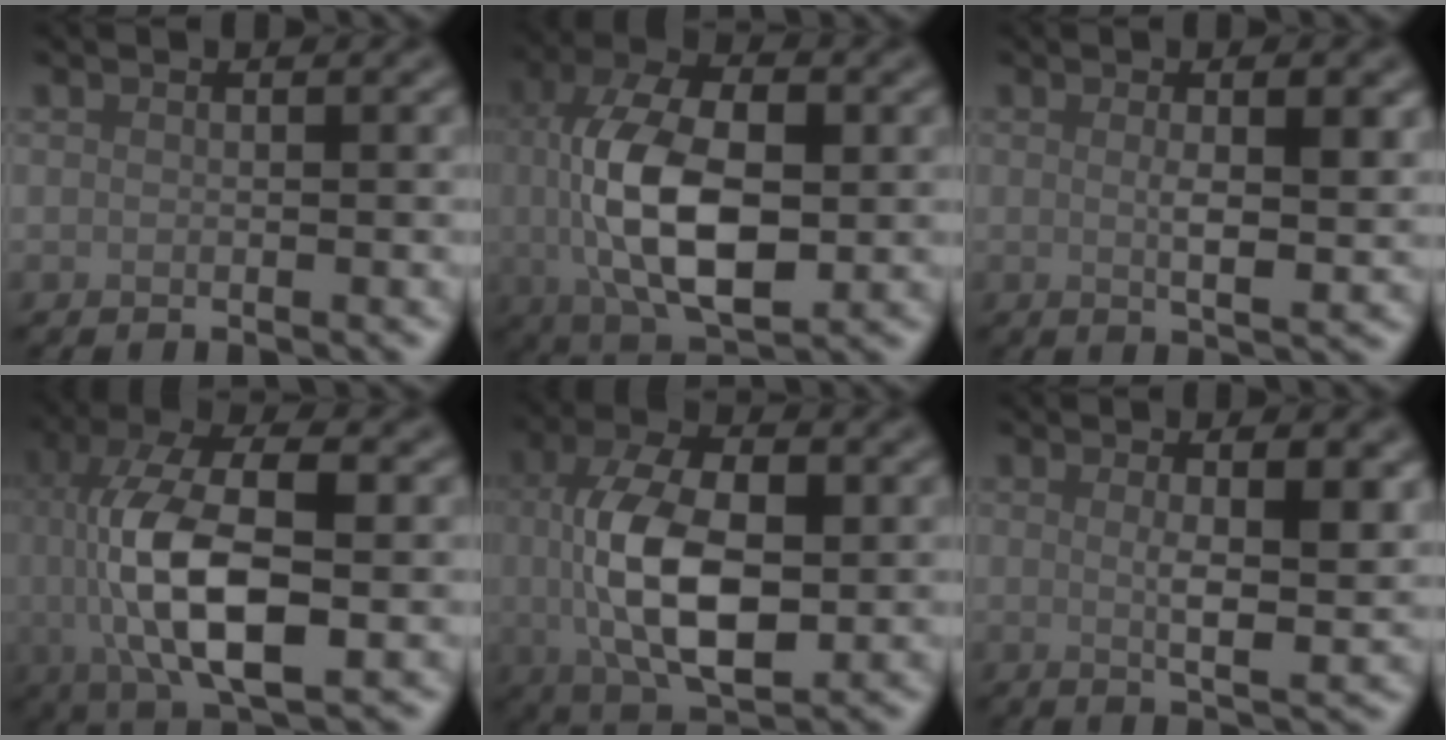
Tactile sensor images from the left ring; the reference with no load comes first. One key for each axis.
{"total": 11.2, "fx": -0.1, "fy": 5.9, "fz": 9.6, "tx": -0.179, "ty": -0.001, "tz": -0.003}
{"total": 3.7, "fx": 0.6, "fy": 0.8, "fz": 3.6, "tx": -0.058, "ty": -0.006, "tz": 0.011}
{"total": 11.0, "fx": -0.5, "fy": 4.3, "fz": 10.2, "tx": -0.190, "ty": 0.006, "tz": -0.010}
{"total": 10.2, "fx": 0.0, "fy": 5.4, "fz": 8.6, "tx": -0.172, "ty": -0.005, "tz": 0.002}
{"total": 4.8, "fx": 0.9, "fy": 1.2, "fz": 4.6, "tx": -0.070, "ty": -0.005, "tz": 0.018}